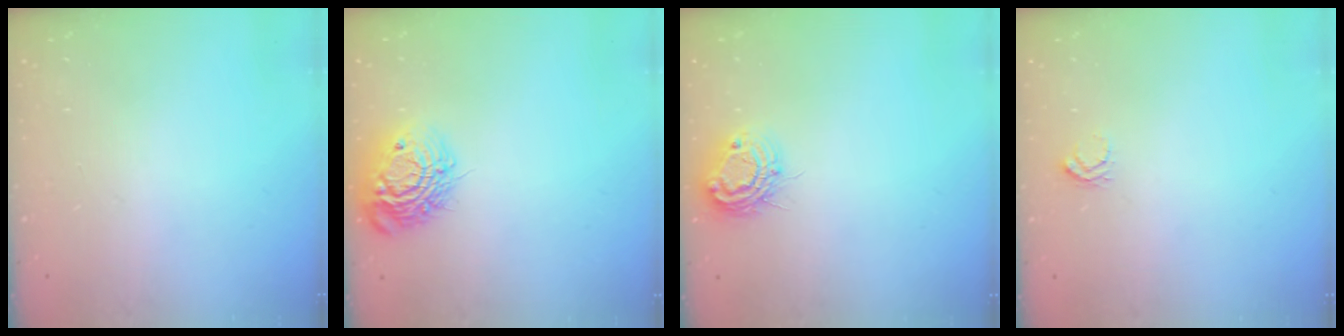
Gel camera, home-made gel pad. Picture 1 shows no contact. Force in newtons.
{"total": 13.1, "press": 13.1, "slide": 1.0}
{"total": 9.8, "press": 9.8, "slide": 0.8}
{"total": 3.4, "press": 3.4, "slide": 0.3}